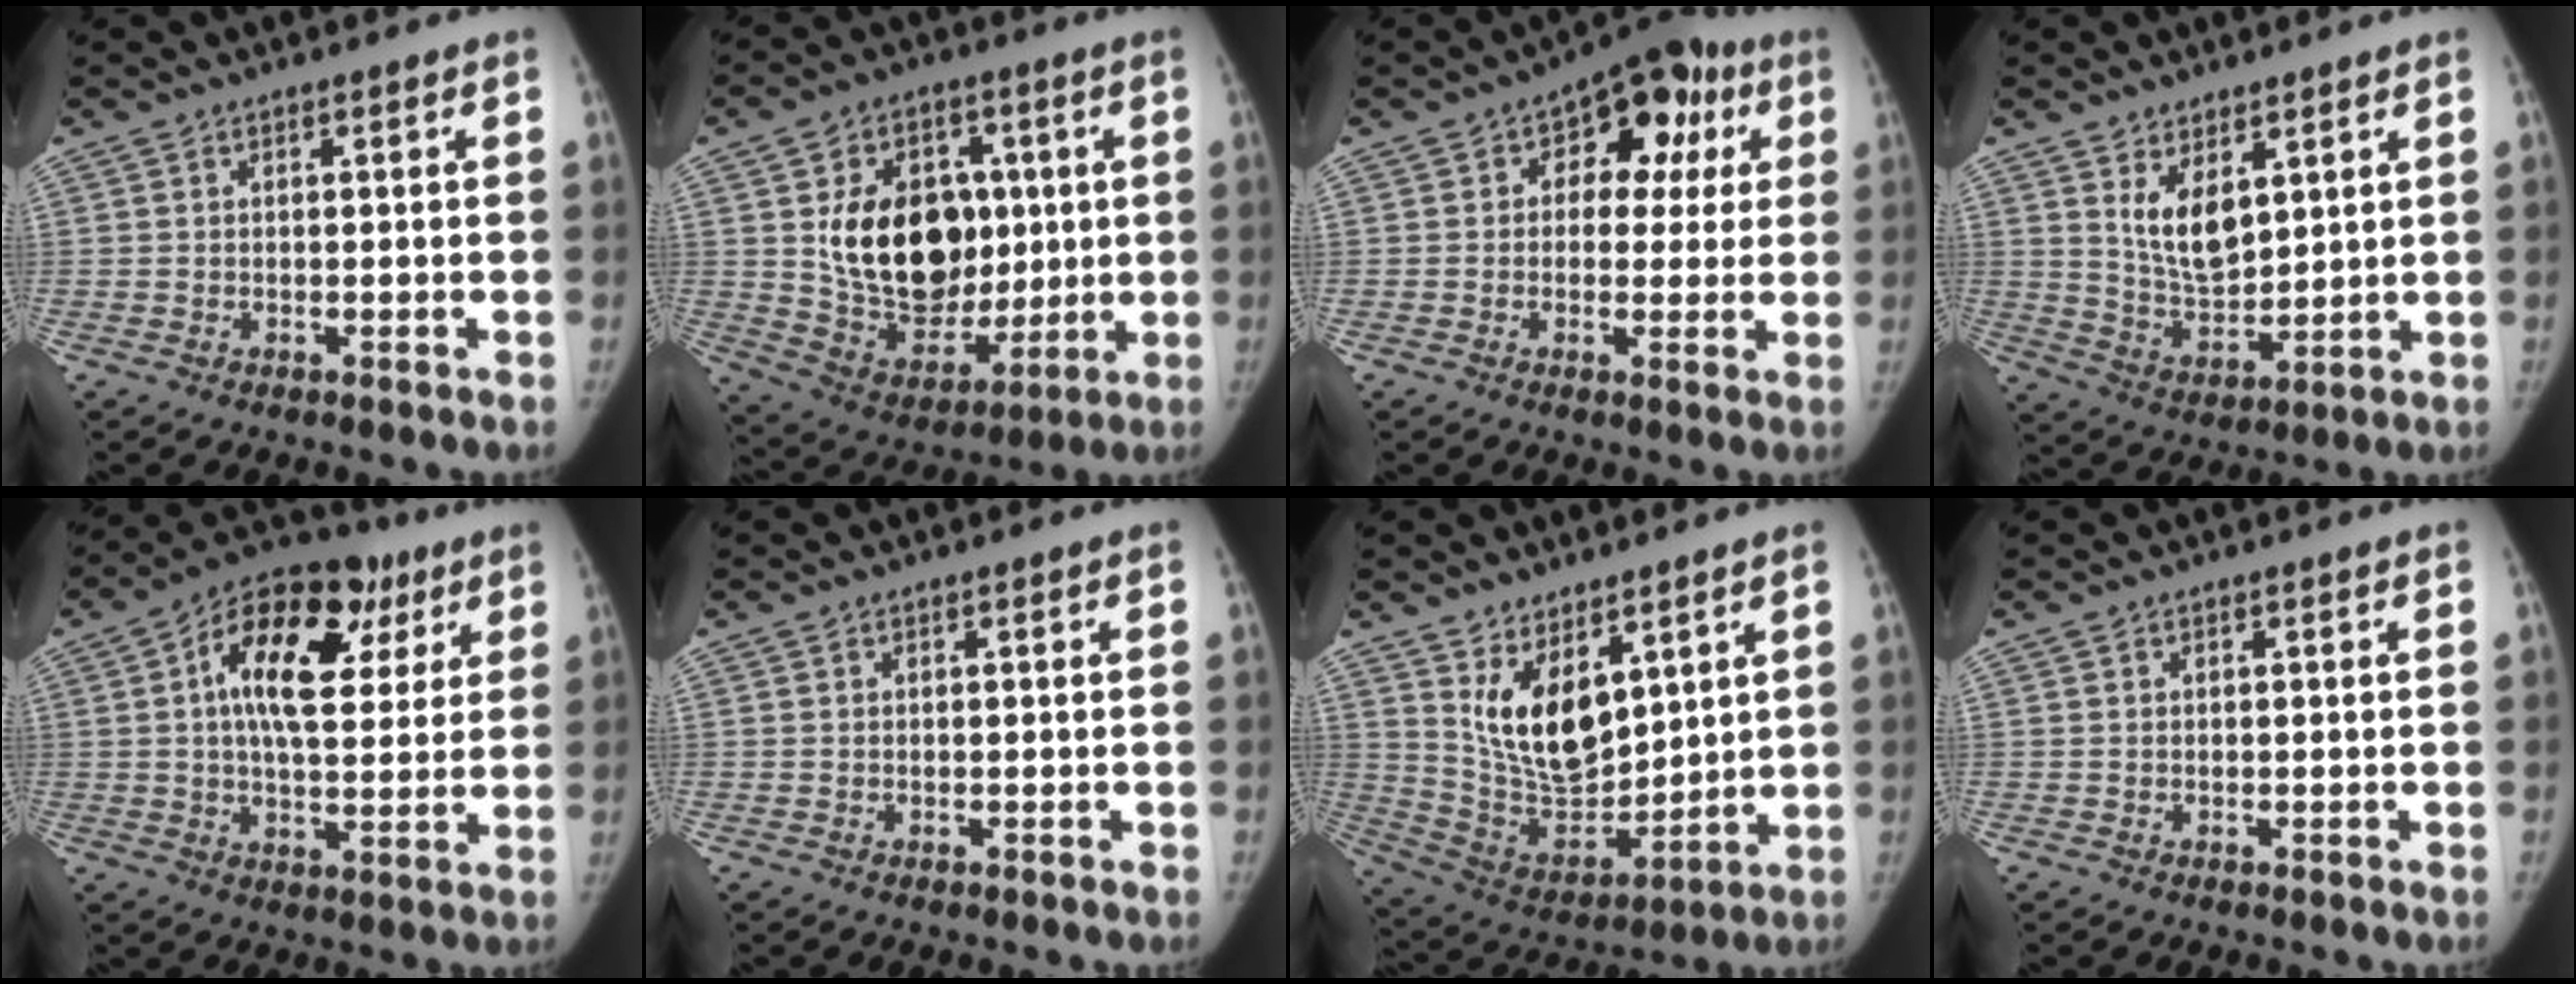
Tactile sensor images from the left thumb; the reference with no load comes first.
{"total": 19.5, "force": [2.7, 14.4, 12.9], "torque": [-0.157, -0.014, 0.067]}
{"total": 11.5, "force": [3.3, 7.8, 7.8], "torque": [-0.033, 0.021, 0.033]}
{"total": 8.3, "force": [3.9, 4.3, 6.0], "torque": [-0.082, -0.036, 0.084]}
{"total": 19.2, "force": [6.3, 10.7, 14.6], "torque": [-0.193, 0.008, 0.088]}
{"total": 0.0}
{"total": 13.4, "force": [6.3, 7.2, 9.3], "torque": [-0.121, -0.052, 0.141]}
{"total": 0.0}